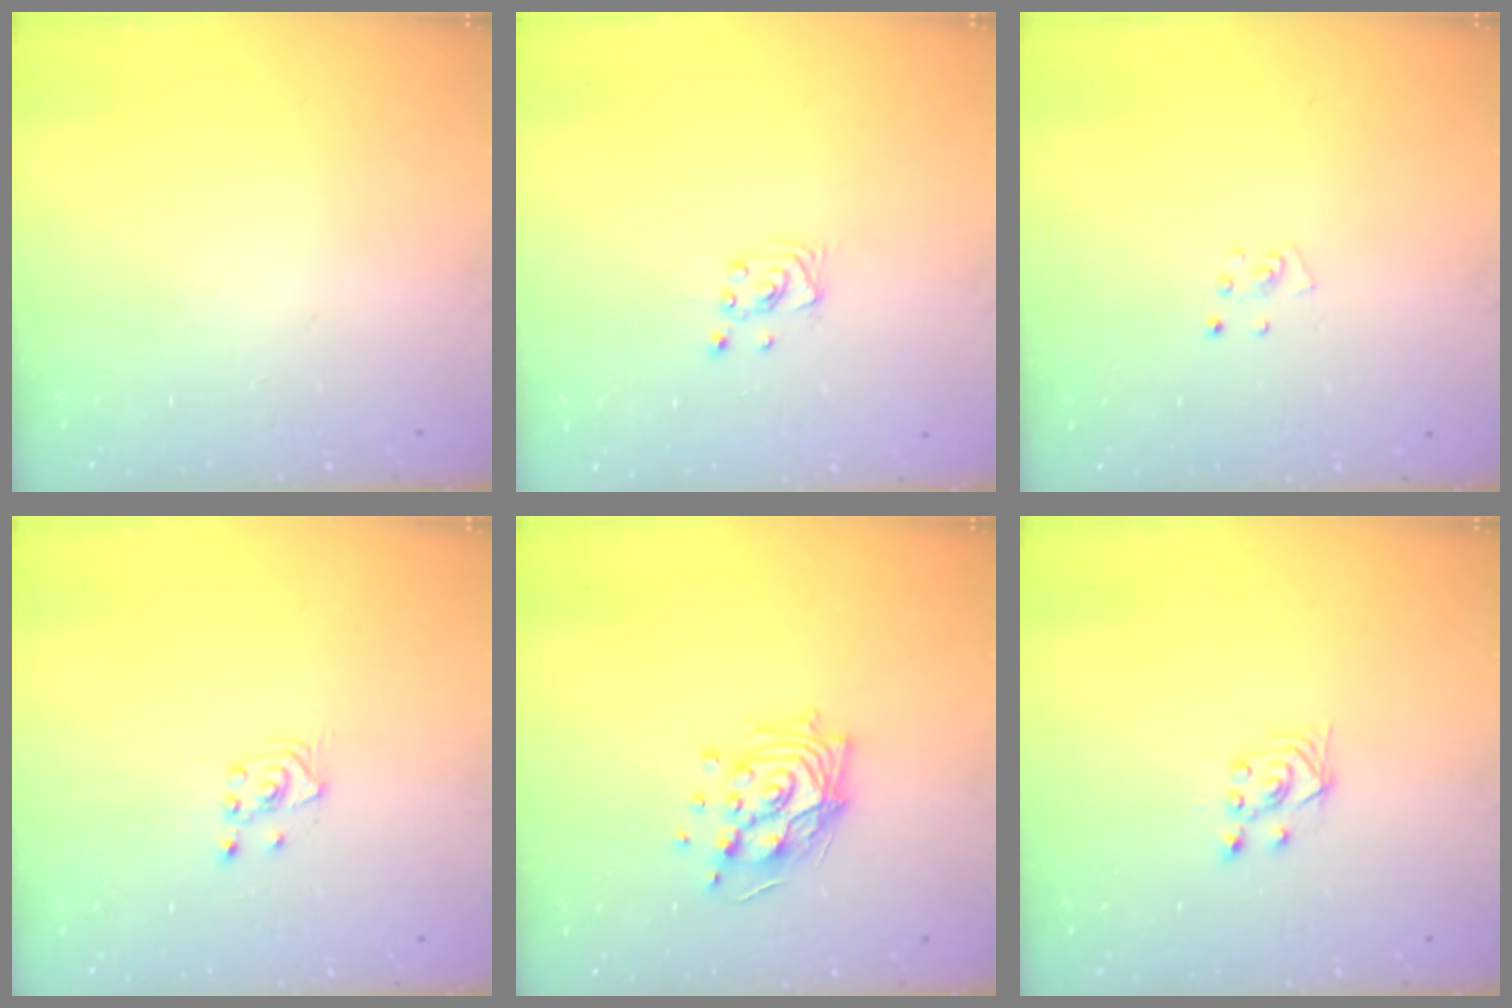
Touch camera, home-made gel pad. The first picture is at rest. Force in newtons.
{"total": 2.3, "press": 2.3, "slide": 0.2}
{"total": 3.1, "press": 3.1, "slide": 0.3}
{"total": 2.5, "press": 2.4, "slide": 0.9}
{"total": 14.4, "press": 13.6, "slide": 4.7}
{"total": 2.5, "press": 2.2, "slide": 1.2}